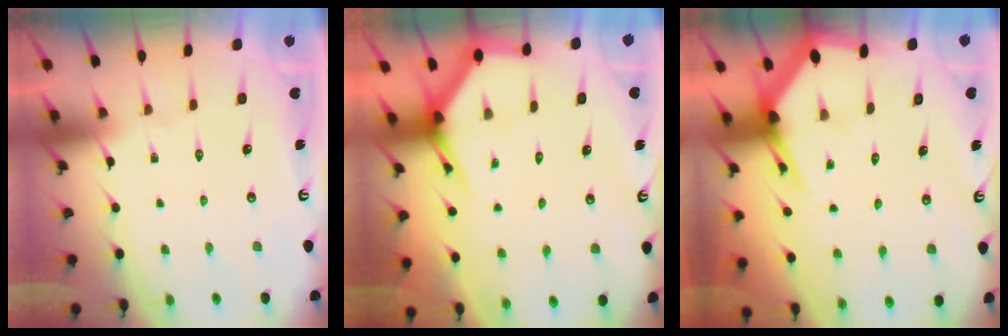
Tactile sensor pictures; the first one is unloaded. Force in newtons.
{"total": 3.9, "press": 3.9, "slide": 0.2}
{"total": 4.1, "press": 4.0, "slide": 0.6}